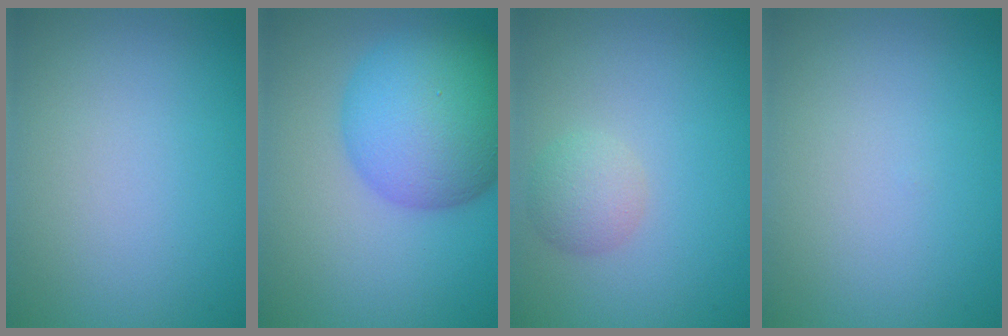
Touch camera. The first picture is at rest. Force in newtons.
{"total": 10.0, "press": 10.0, "slide": 0.4}
{"total": 2.2, "press": 2.2, "slide": 0.1}
{"total": 0.0}